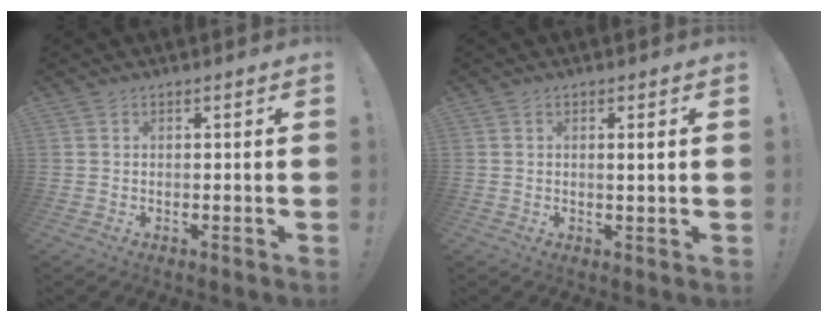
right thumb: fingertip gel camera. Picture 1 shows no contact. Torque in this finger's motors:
{"motor_torque": [0.19, -0.36, 0.04, 0.17, -0.10]}